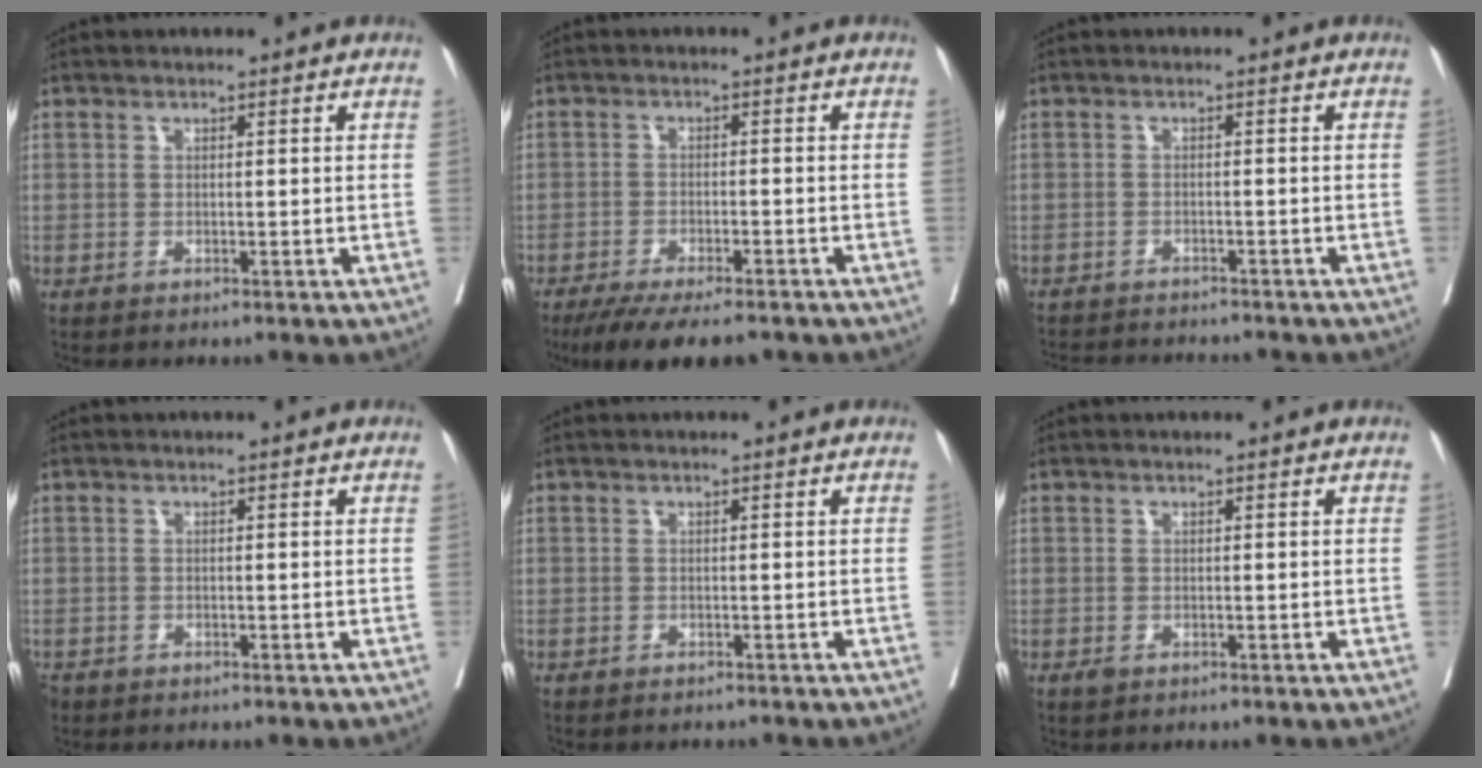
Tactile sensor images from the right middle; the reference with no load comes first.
{"total": 10.8, "force": [-8.6, 2.4, 6.0], "torque": [-0.081, -0.015, -0.130]}
{"total": 8.3, "force": [-7.9, 1.1, 2.2], "torque": [-0.029, -0.006, -0.109]}
{"total": 1.7, "force": [-1.3, 1.1, 0.4], "torque": [-0.013, -0.003, -0.024]}
{"total": 1.8, "force": [-1.7, 0.5, 0.3], "torque": [-0.008, -0.003, -0.024]}
{"total": 0.7, "force": [-0.3, 0.4, 0.4], "torque": [-0.006, 0.000, -0.003]}